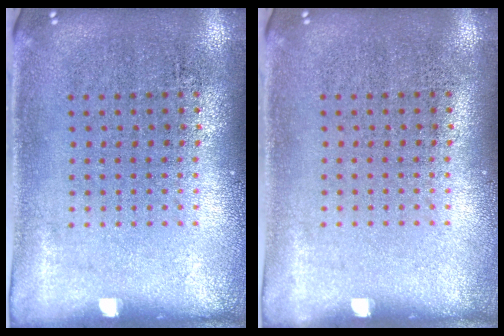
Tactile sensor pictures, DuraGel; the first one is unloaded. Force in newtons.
{"total": 0.0}